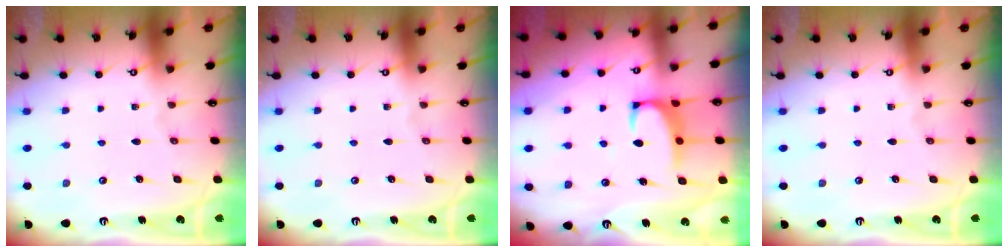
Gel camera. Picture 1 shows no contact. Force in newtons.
{"total": 0.0}
{"total": 2.7, "press": 2.5, "slide": 1.0}
{"total": 0.0}